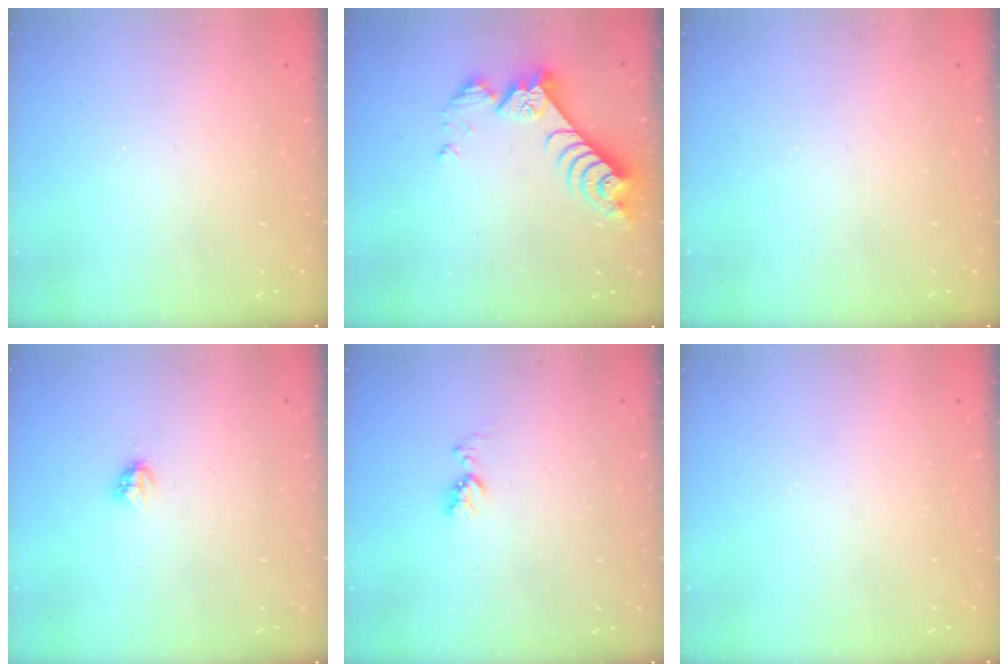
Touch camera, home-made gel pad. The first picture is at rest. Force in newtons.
{"total": 9.0, "press": 9.0, "slide": 0.8}
{"total": 0.0}
{"total": 2.8, "press": 2.7, "slide": 0.4}
{"total": 6.0, "press": 5.9, "slide": 0.8}
{"total": 0.6, "press": 0.4, "slide": 0.4}